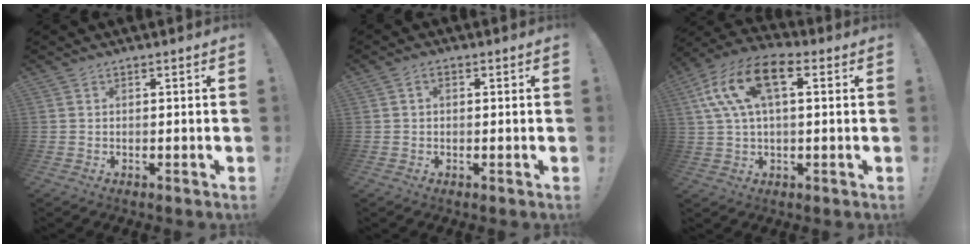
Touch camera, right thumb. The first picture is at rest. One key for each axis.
{"total": 1.6, "fx": 0.1, "fy": 1.1, "fz": 1.1, "tx": -0.021, "ty": 0.005, "tz": 0.002}
{"total": 14.8, "fx": 4.7, "fy": 7.7, "fz": 11.7, "tx": -0.230, "ty": 0.007, "tz": 0.085}